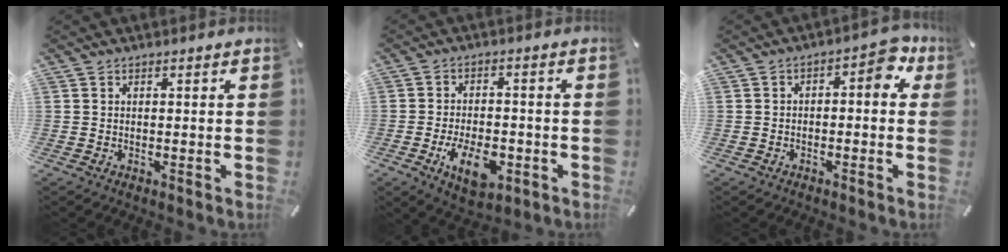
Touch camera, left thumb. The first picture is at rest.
{"total": 9.7, "force": [-3.6, 5.6, 7.0], "torque": [-0.128, 0.000, -0.065]}
{"total": 5.2, "force": [0.2, 3.0, 4.2], "torque": [-0.059, 0.003, -0.006]}